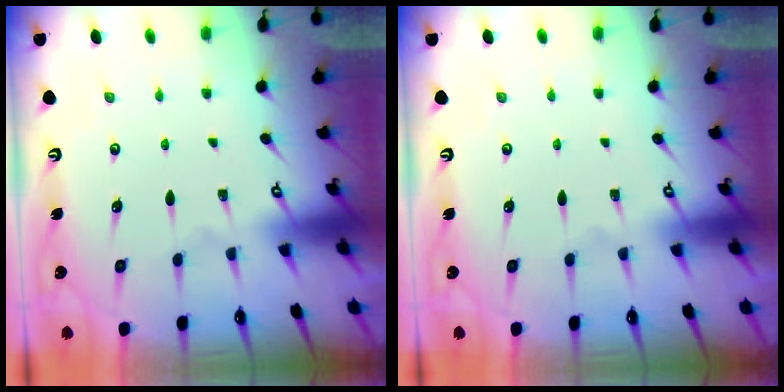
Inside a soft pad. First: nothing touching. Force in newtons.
{"total": 0.0}